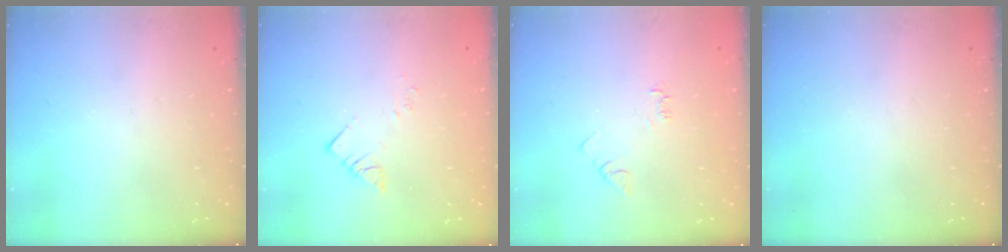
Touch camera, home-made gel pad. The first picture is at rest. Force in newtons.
{"total": 3.4, "press": 3.4, "slide": 0.1}
{"total": 3.9, "press": 3.9, "slide": 0.5}
{"total": 0.0}